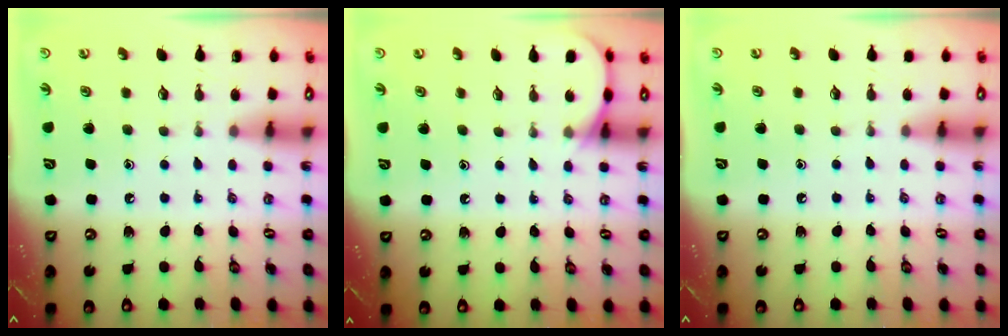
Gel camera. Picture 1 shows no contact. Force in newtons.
{"total": 5.1, "press": 5.1, "slide": 0.5}
{"total": 2.8, "press": 2.7, "slide": 0.4}